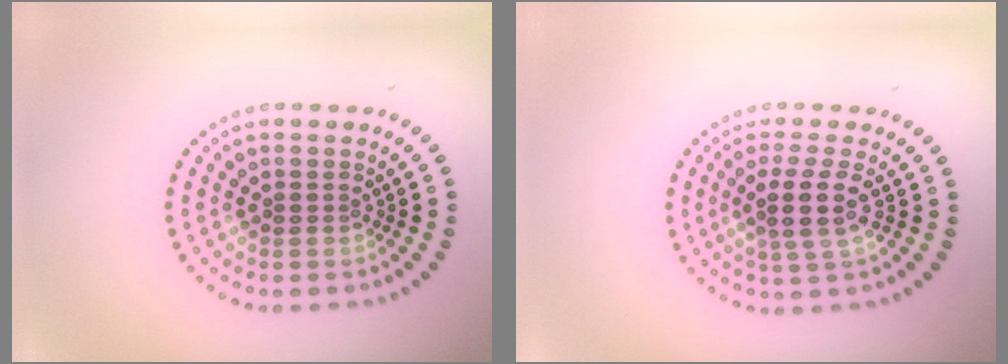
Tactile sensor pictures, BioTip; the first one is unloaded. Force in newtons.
{"total": 2.9, "press": 2.3, "slide": 1.7}